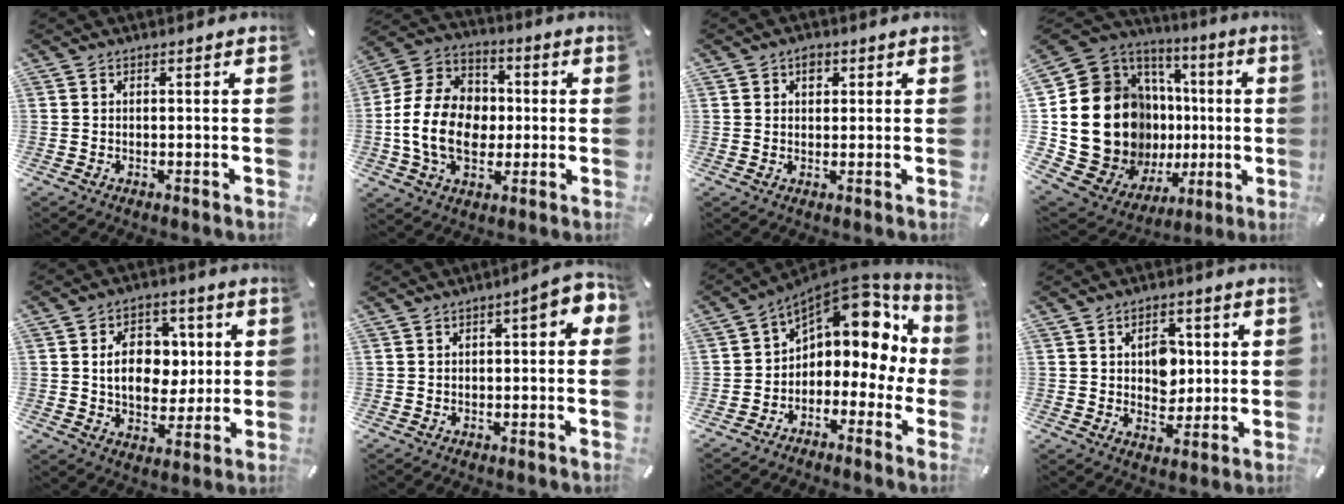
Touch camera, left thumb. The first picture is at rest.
{"total": 15.6, "force": [-1.9, 12.1, 9.7], "torque": [-0.221, 0.019, -0.032]}
{"total": 2.4, "force": [0.9, 1.9, 1.2], "torque": [-0.002, -0.005, 0.010]}
{"total": 22.5, "force": [-1.5, 17.8, 13.7], "torque": [-0.226, -0.034, 0.020]}
{"total": 12.1, "force": [1.5, 9.3, 7.6], "torque": [-0.117, 0.007, 0.028]}
{"total": 5.5, "force": [0.3, 2.3, 5.0], "torque": [-0.058, -0.001, -0.001]}
{"total": 11.8, "force": [6.2, 6.7, 7.4], "torque": [-0.112, -0.055, 0.103]}
{"total": 7.2, "force": [1.0, 5.9, 4.0], "torque": [-0.039, -0.003, 0.011]}